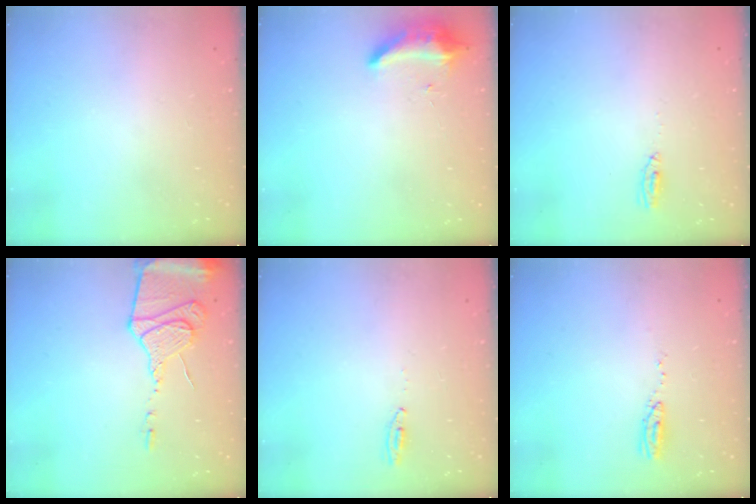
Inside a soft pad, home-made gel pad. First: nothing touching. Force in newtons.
{"total": 9.1, "press": 8.8, "slide": 2.4}
{"total": 3.4, "press": 3.0, "slide": 1.7}
{"total": 13.7, "press": 13.7, "slide": 1.2}
{"total": 3.0, "press": 2.8, "slide": 1.2}
{"total": 14.7, "press": 6.3, "slide": 13.3}